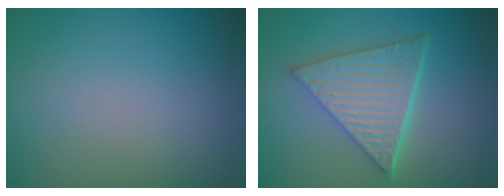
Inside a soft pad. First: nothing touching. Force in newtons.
{"total": 6.1, "press": 4.6, "slide": 4.1}